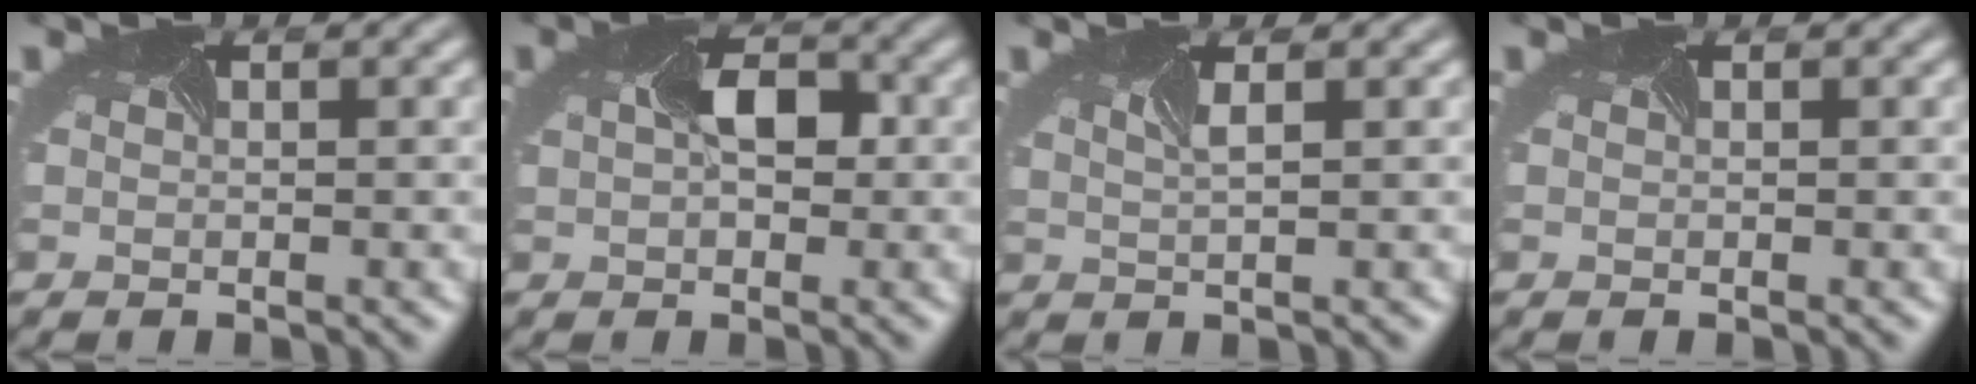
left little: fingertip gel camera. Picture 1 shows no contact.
{"total": 2.7, "force": [-0.2, 1.8, 2.0], "torque": [-0.052, 0.005, 0.003]}
{"total": 0.9, "force": [0.1, 0.2, 0.8], "torque": [-0.011, 0.010, 0.001]}
{"total": 0.0}